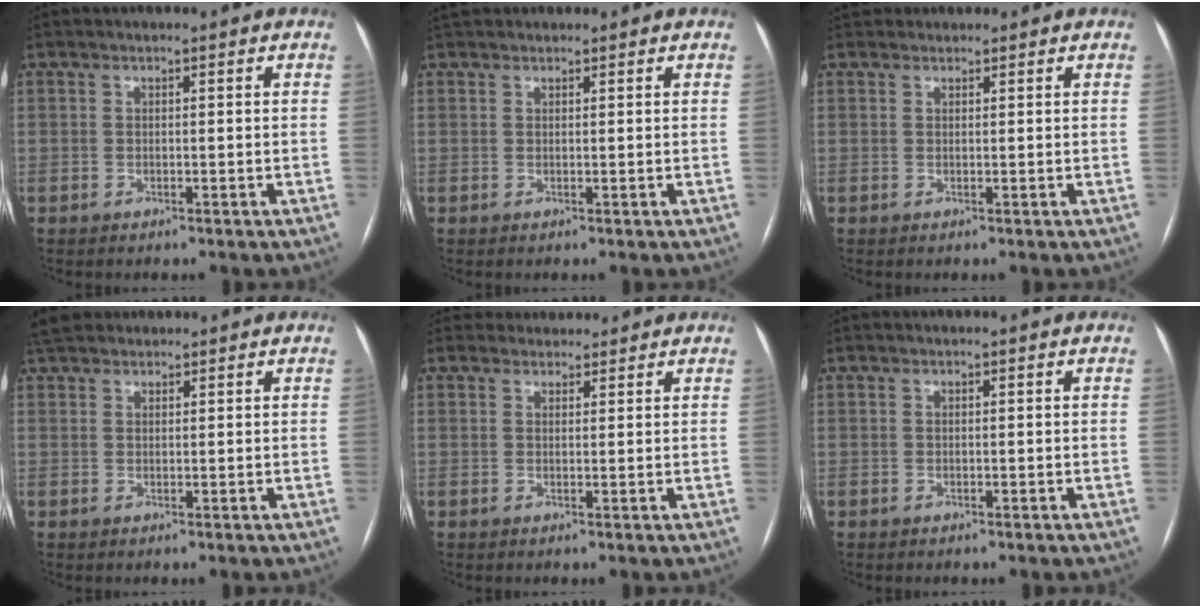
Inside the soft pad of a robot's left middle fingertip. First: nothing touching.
{"total": 2.5, "force": [2.2, 1.0, 0.6], "torque": [-0.013, 0.030, 0.037]}
{"total": 1.9, "force": [1.6, 0.9, -0.1], "torque": [0.007, 0.020, 0.024]}
{"total": 4.6, "force": [4.0, 1.9, 1.3], "torque": [-0.027, 0.030, 0.073]}
{"total": 3.8, "force": [3.4, 1.6, -0.2], "torque": [0.010, 0.019, 0.046]}
{"total": 0.0}